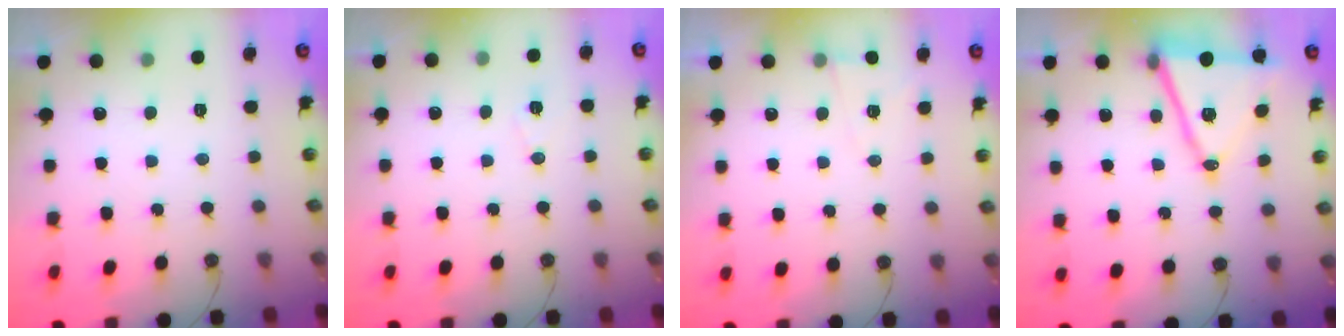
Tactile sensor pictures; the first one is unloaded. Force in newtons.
{"total": 6.9, "press": 5.1, "slide": 4.6}
{"total": 4.9, "press": 4.3, "slide": 2.3}
{"total": 14.3, "press": 13.8, "slide": 3.8}